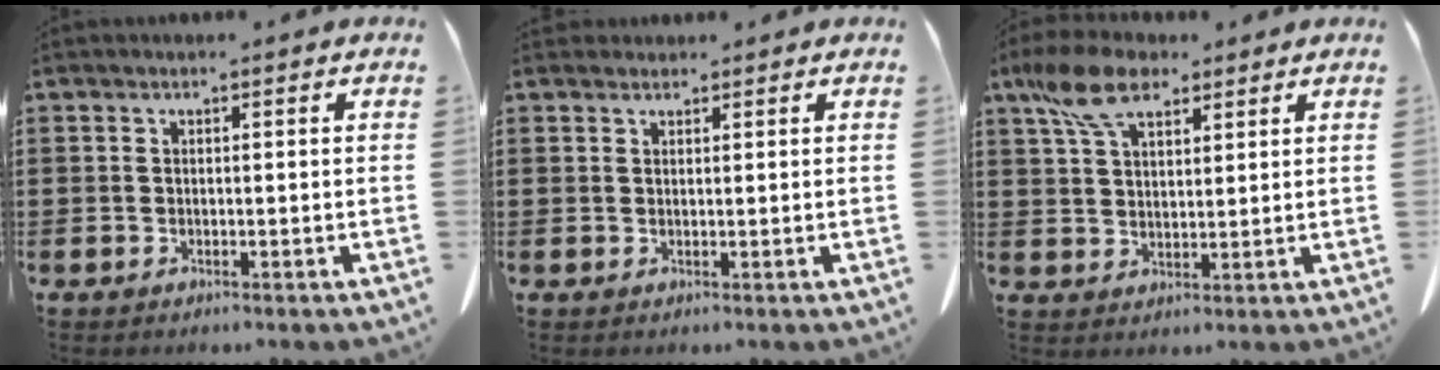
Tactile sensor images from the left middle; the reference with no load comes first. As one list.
[{"total": 1.3, "force": [1.2, 0.4, 0.1], "torque": [-0.005, -0.001, 0.025]}, {"total": 8.5, "force": [5.6, 3.9, 5.1], "torque": [-0.125, -0.002, 0.103]}]